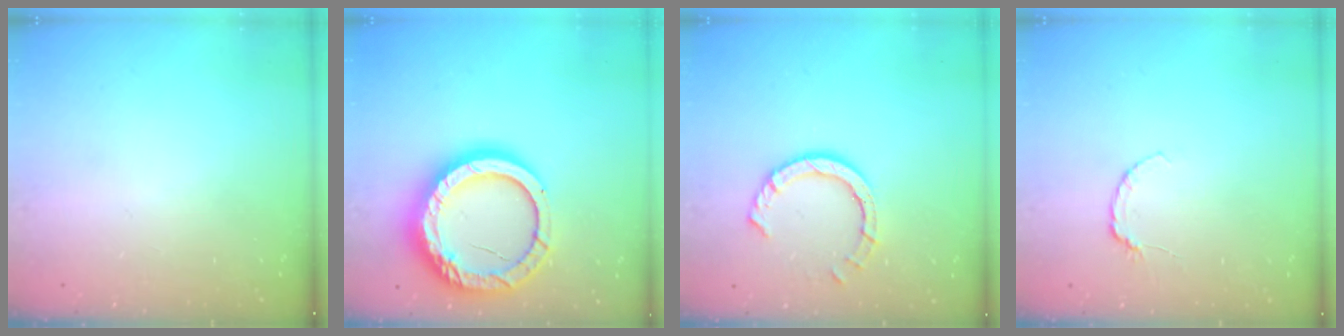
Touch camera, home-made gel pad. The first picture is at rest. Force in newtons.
{"total": 20.9, "press": 20.8, "slide": 2.6}
{"total": 8.0, "press": 7.9, "slide": 0.9}
{"total": 4.0, "press": 4.0, "slide": 0.5}